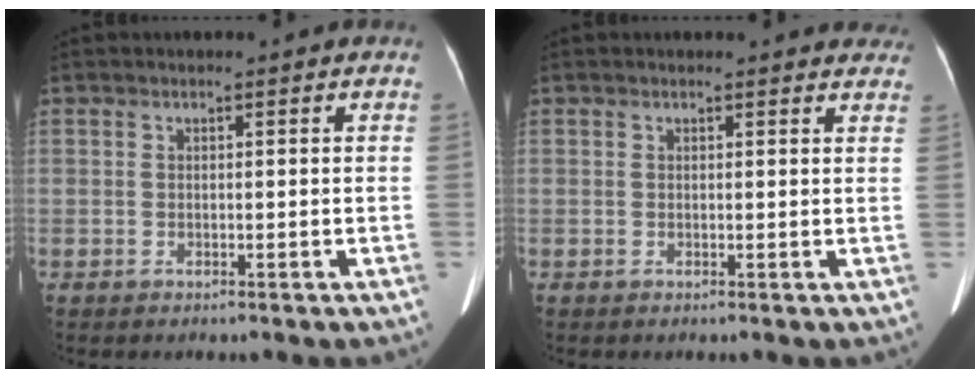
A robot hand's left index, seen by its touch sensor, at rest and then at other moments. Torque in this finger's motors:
{"motor_torque": [0.21, -0.11, 0.09, 0.02]}